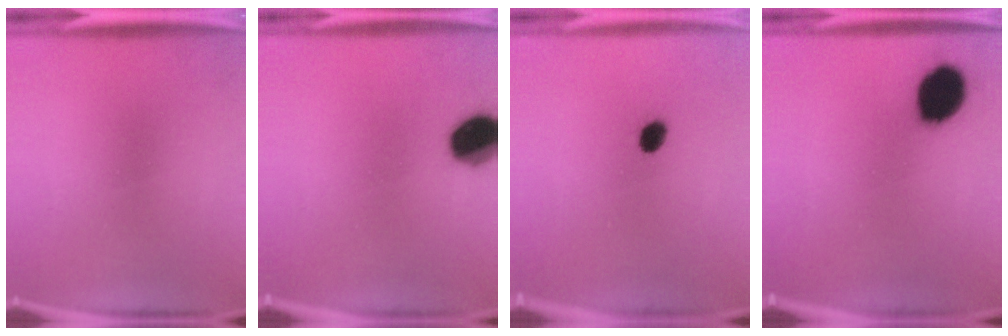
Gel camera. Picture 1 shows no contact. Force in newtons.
{"total": 10.9}
{"total": 3.6}
{"total": 12.4}